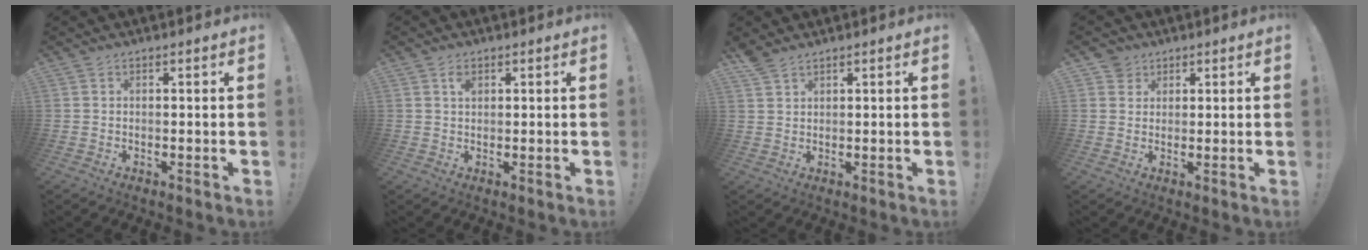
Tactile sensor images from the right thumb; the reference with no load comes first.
{"total": 2.1, "force": [0.9, 1.3, 1.4], "torque": [-0.014, -0.004, 0.013]}
{"total": 3.3, "force": [2.9, 1.1, 1.1], "torque": [-0.020, -0.015, 0.054]}
{"total": 4.1, "force": [2.6, 3.1, 0.3], "torque": [-0.002, -0.007, 0.048]}